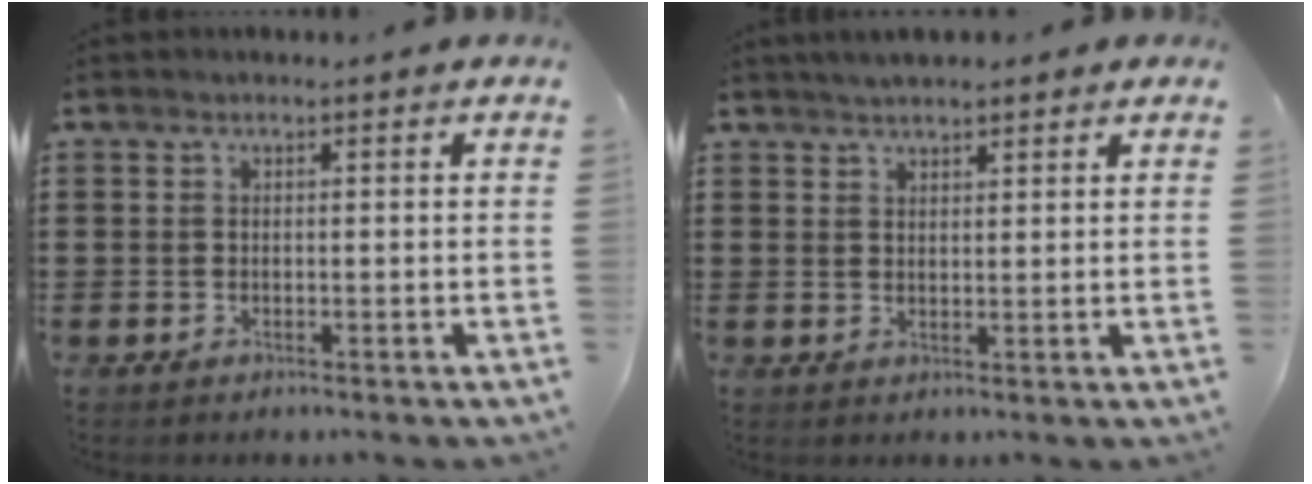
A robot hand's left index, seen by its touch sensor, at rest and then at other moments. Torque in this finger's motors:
{"motor_torque": [2.14, 0.00, 0.69, 0.12]}